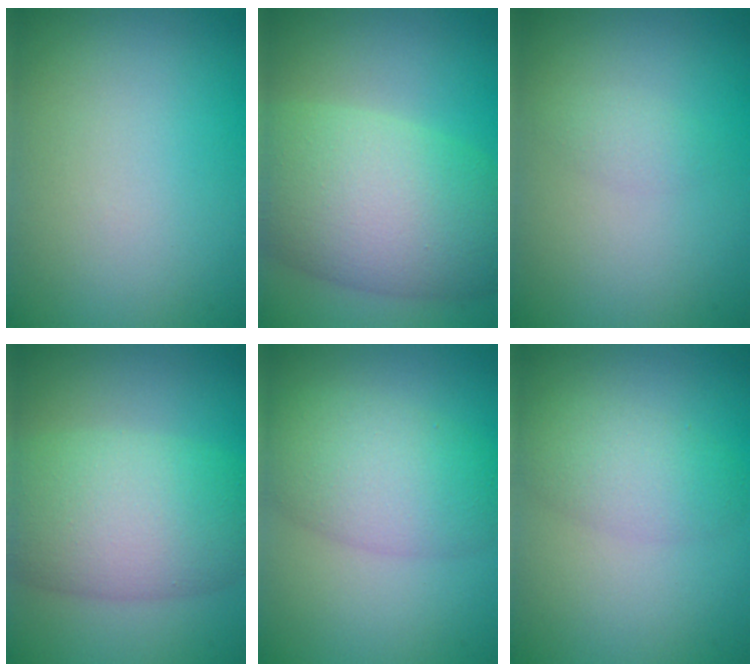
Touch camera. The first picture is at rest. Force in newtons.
{"total": 10.1, "press": 10.1, "slide": 0.4}
{"total": 1.0, "press": 1.0, "slide": 0.1}
{"total": 8.6, "press": 8.6, "slide": 0.3}
{"total": 5.9, "press": 5.9, "slide": 0.1}
{"total": 3.2, "press": 3.2, "slide": 0.1}